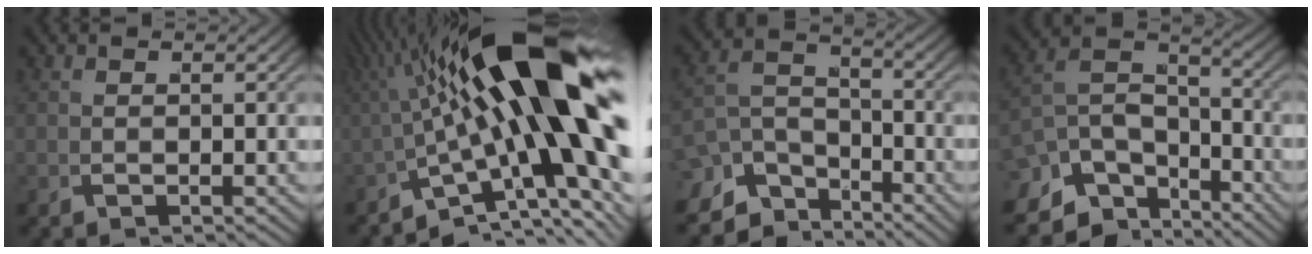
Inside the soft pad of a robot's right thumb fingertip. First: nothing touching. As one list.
[{"total": 18.3, "force": [1.1, 8.4, 16.2], "torque": [-0.249, -0.023, 0.035]}, {"total": 7.5, "force": [-2.8, 5.4, 4.4], "torque": [-0.068, -0.024, -0.043]}, {"total": 9.6, "force": [-1.9, 6.9, 6.4], "torque": [-0.122, -0.024, -0.028]}]